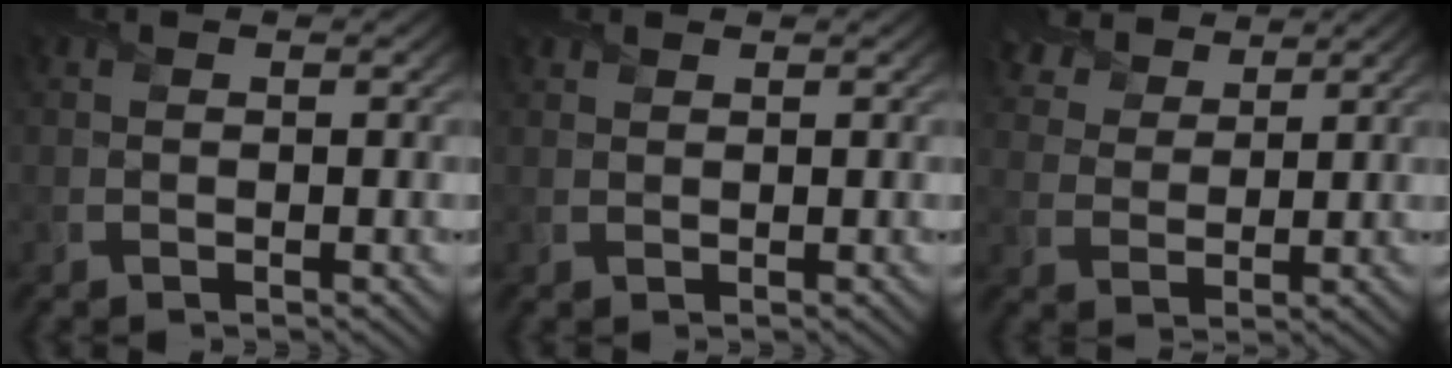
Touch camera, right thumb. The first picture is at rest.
{"total": 0.8, "force": [0.8, 0.2, 0.2], "torque": [-0.008, 0.003, 0.021]}
{"total": 5.8, "force": [4.7, 2.7, 2.1], "torque": [-0.058, 0.011, 0.087]}